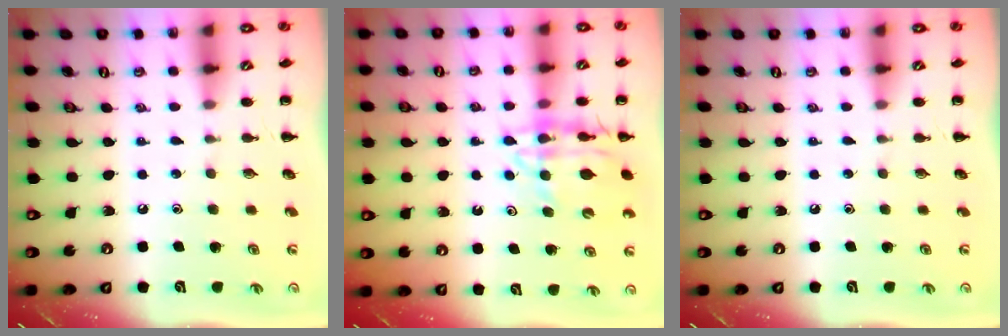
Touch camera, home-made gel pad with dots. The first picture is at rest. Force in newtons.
{"total": 13.4, "press": 13.1, "slide": 2.9}
{"total": 0.0}